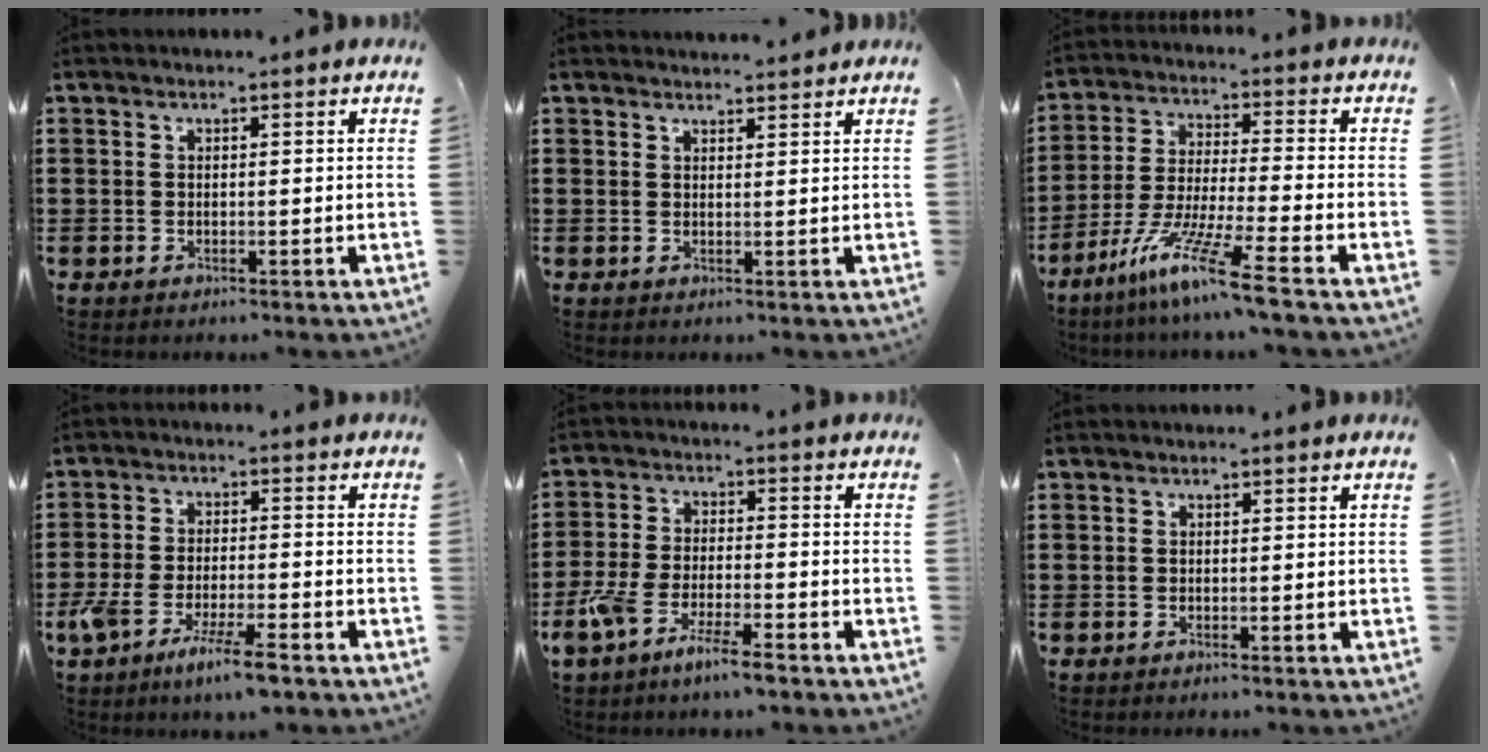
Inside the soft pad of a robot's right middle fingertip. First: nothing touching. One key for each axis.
{"total": 1.6, "fx": 1.6, "fy": 0.2, "fz": 0.1, "tx": 0.003, "ty": -0.001, "tz": 0.030}
{"total": 11.1, "fx": -8.1, "fy": 0.2, "fz": 7.6, "tx": -0.158, "ty": -0.003, "tz": -0.164}
{"total": 7.1, "fx": -5.0, "fy": 1.1, "fz": 5.0, "tx": -0.113, "ty": -0.013, "tz": -0.095}
{"total": 6.9, "fx": -5.3, "fy": 1.2, "fz": 4.3, "tx": -0.104, "ty": -0.007, "tz": -0.103}
{"total": 0.0}